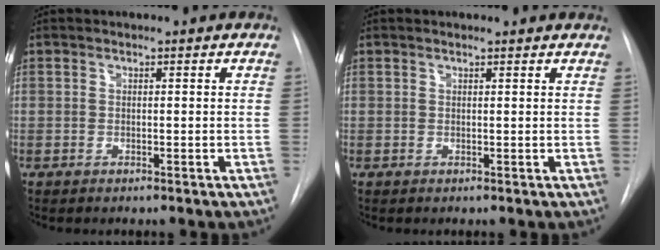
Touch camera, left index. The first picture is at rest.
{"total": 2.6, "force": [2.5, 0.3, 0.6], "torque": [-0.015, 0.013, 0.022]}